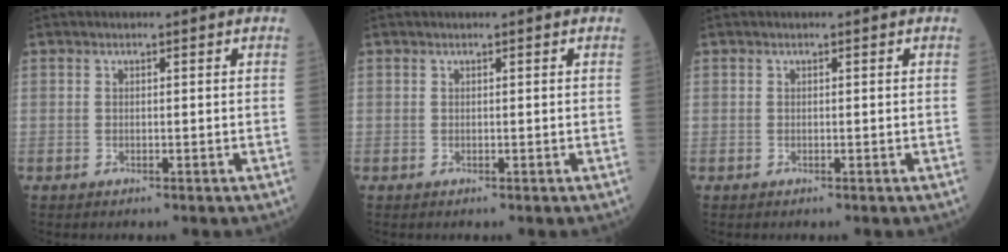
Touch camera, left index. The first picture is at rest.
{"total": 0.0}
{"total": 0.0}